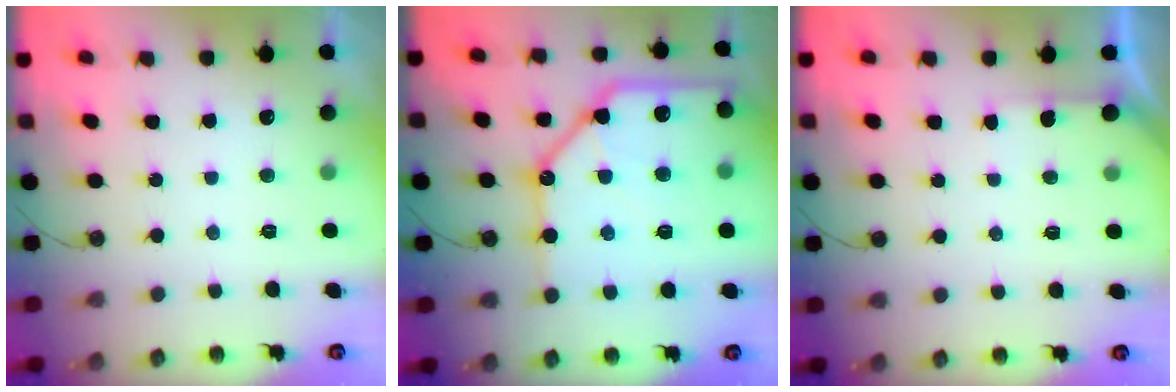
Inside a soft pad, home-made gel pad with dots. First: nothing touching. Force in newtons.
{"total": 24.1, "press": 23.9, "slide": 3.0}
{"total": 2.9, "press": 2.9, "slide": 0.3}